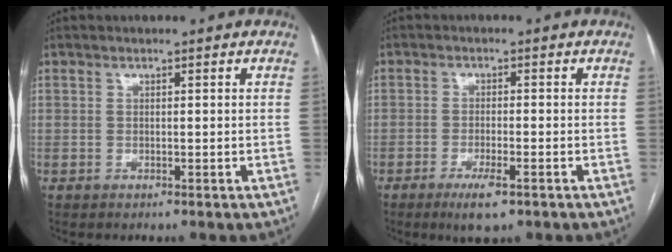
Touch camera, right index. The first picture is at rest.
{"total": 4.7, "force": [-2.8, 0.8, 3.8], "torque": [-0.073, -0.009, -0.045]}